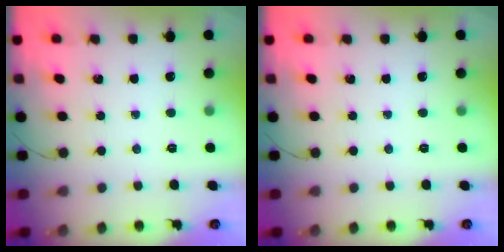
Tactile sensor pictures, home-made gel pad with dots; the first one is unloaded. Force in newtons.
{"total": 0.0}